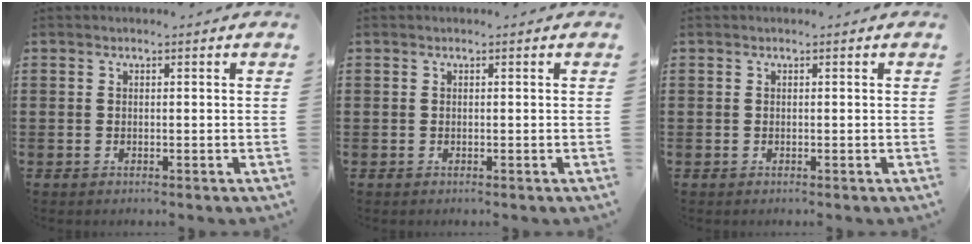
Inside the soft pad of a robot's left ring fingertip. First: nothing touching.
{"total": 0.0}
{"total": 0.0}